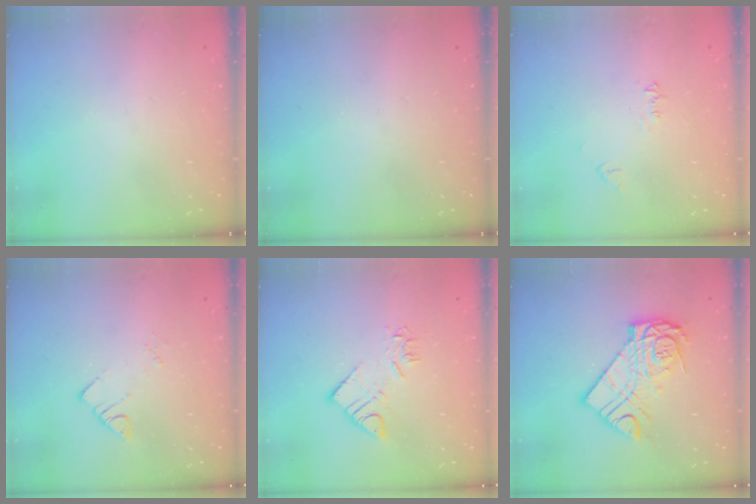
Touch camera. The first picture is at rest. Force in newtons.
{"total": 0.0}
{"total": 5.3, "press": 5.3, "slide": 0.6}
{"total": 2.6, "press": 2.6, "slide": 0.1}
{"total": 9.0, "press": 9.0, "slide": 0.4}
{"total": 12.9, "press": 12.9, "slide": 1.0}